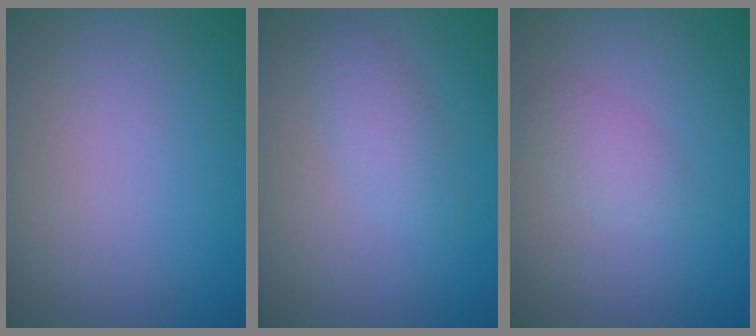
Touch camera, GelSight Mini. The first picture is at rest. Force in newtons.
{"total": 2.2, "press": 2.2, "slide": 0.1}
{"total": 1.8, "press": 1.8, "slide": 0.2}